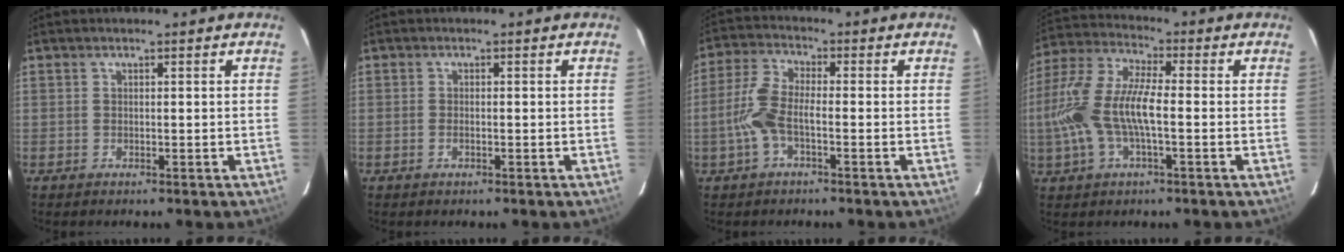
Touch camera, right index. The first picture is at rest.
{"total": 1.1, "force": [-0.5, 0.5, 0.8], "torque": [-0.018, 0.000, -0.009]}
{"total": 7.3, "force": [-2.2, 2.4, 6.5], "torque": [-0.152, 0.008, -0.048]}
{"total": 14.3, "force": [-2.2, 4.6, 13.4], "torque": [-0.281, 0.003, -0.046]}